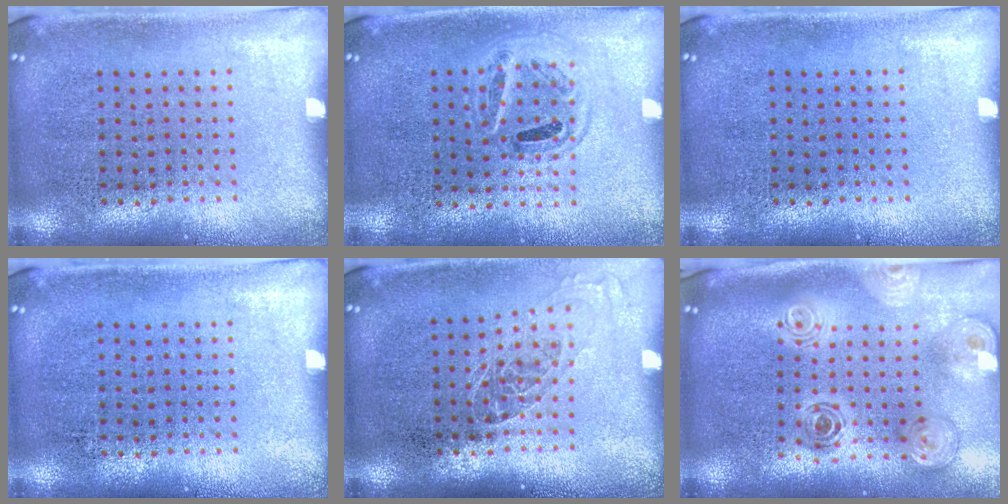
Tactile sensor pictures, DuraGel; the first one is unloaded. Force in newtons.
{"total": 0.9, "press": 0.9, "slide": 0.3}
{"total": 0.0}
{"total": 0.0}
{"total": 1.0, "press": 0.9, "slide": 0.5}
{"total": 1.7, "press": 1.5, "slide": 0.8}